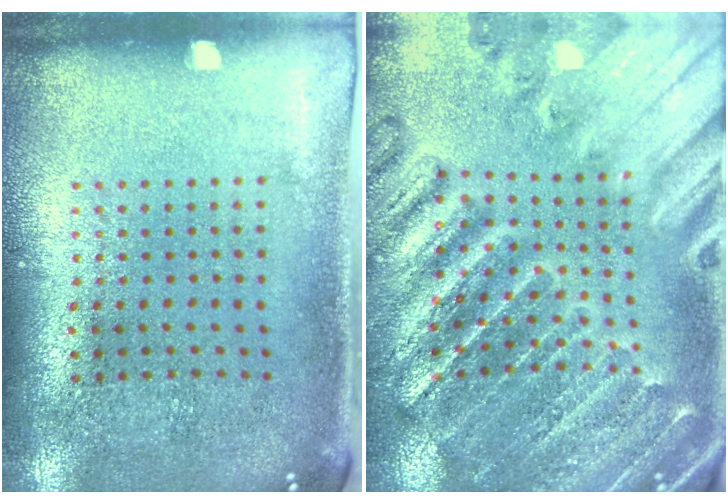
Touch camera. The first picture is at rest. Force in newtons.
{"total": 2.8, "press": 2.8, "slide": 0.4}